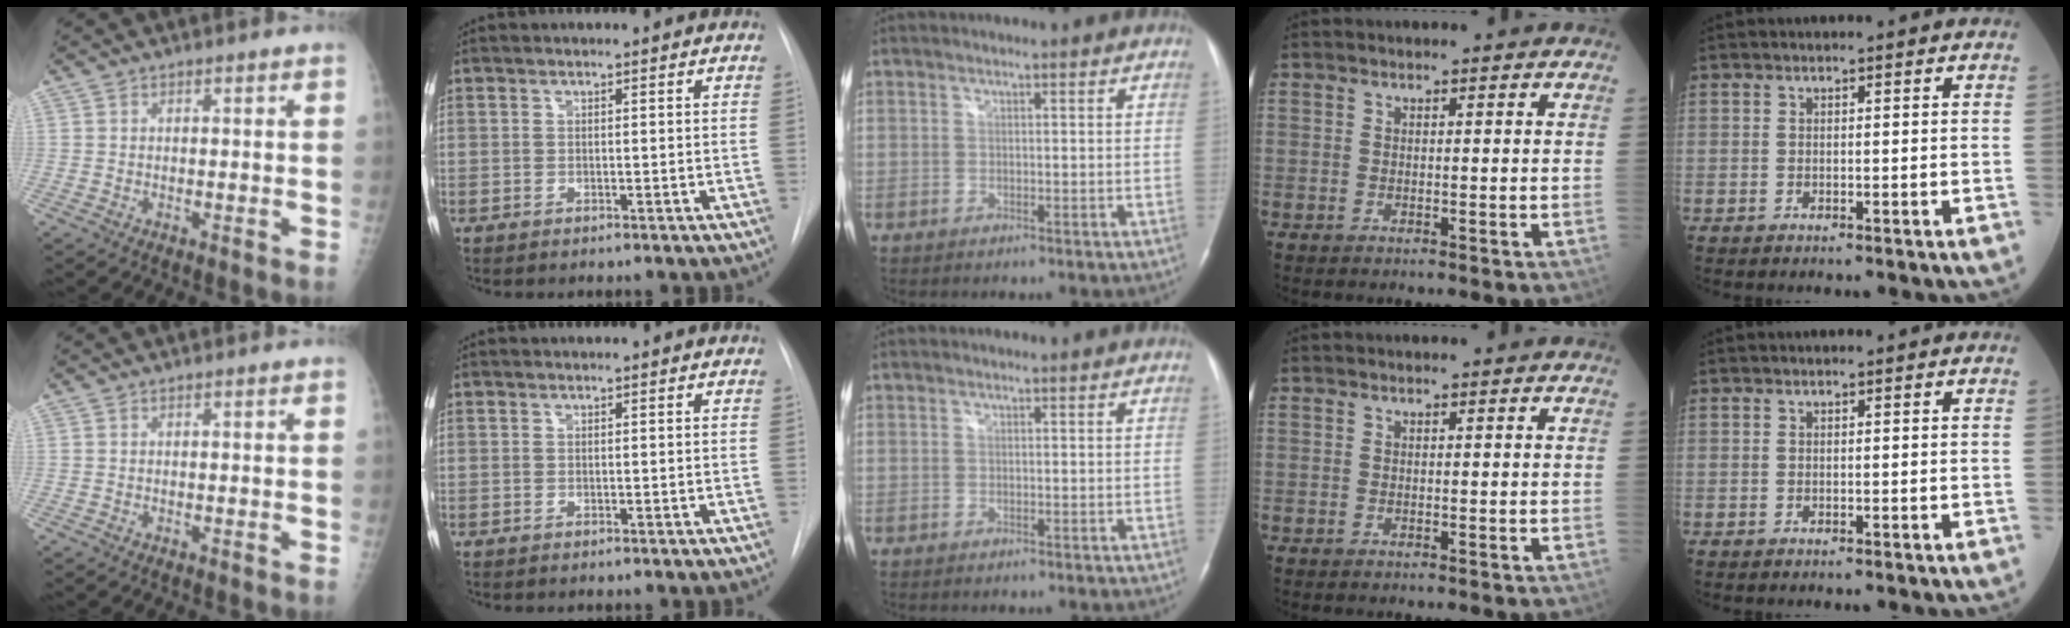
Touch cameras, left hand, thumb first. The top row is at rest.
{}